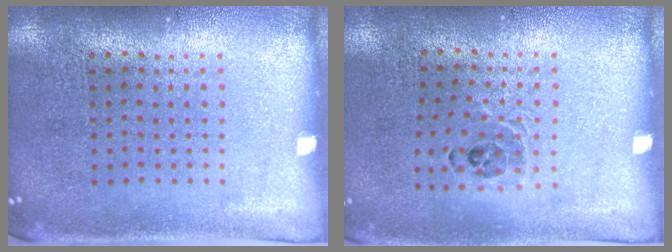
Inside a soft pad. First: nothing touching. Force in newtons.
{"total": 0.8, "press": 0.8, "slide": 0.1}